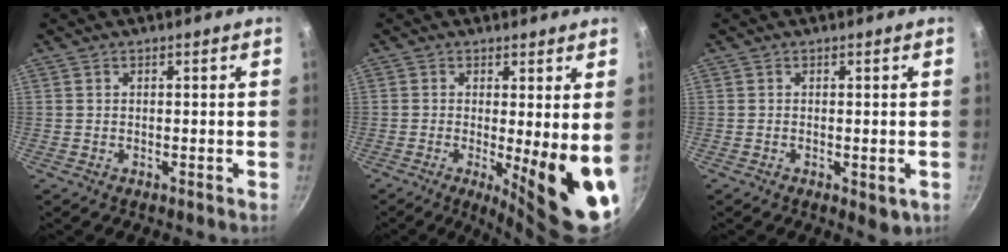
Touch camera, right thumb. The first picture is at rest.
{"total": 12.3, "force": [-1.1, 2.6, 12.0], "torque": [-0.140, -0.026, -0.010]}
{"total": 2.9, "force": [-0.8, 1.4, 2.4], "torque": [-0.036, -0.011, -0.010]}